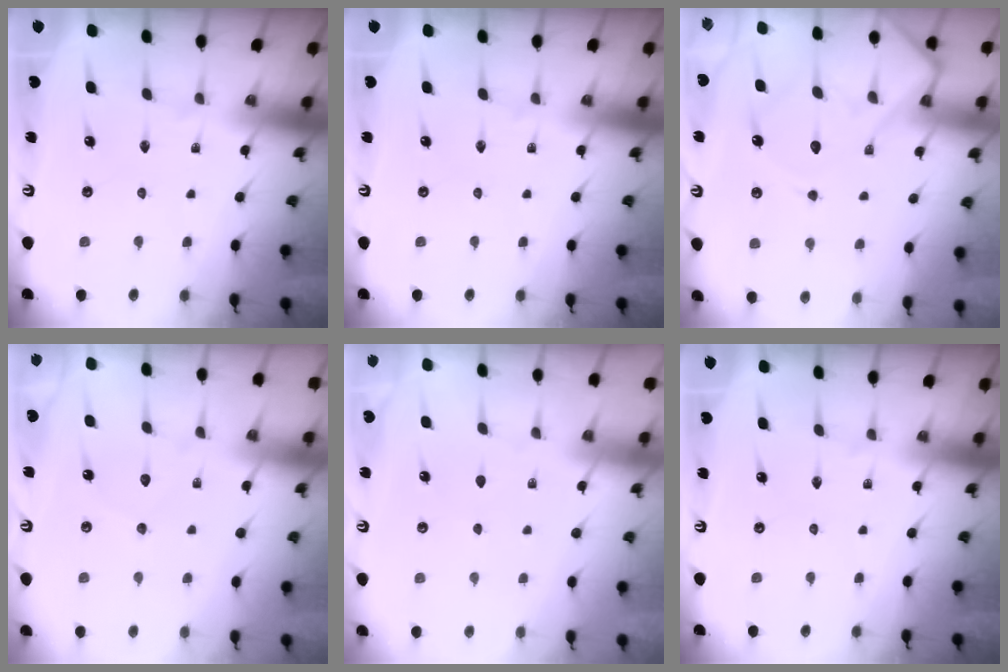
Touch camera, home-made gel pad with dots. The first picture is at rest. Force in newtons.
{"total": 0.0}
{"total": 13.8, "press": 13.7, "slide": 1.4}
{"total": 3.6, "press": 3.6, "slide": 0.4}
{"total": 3.0, "press": 3.0, "slide": 0.5}
{"total": 0.0}